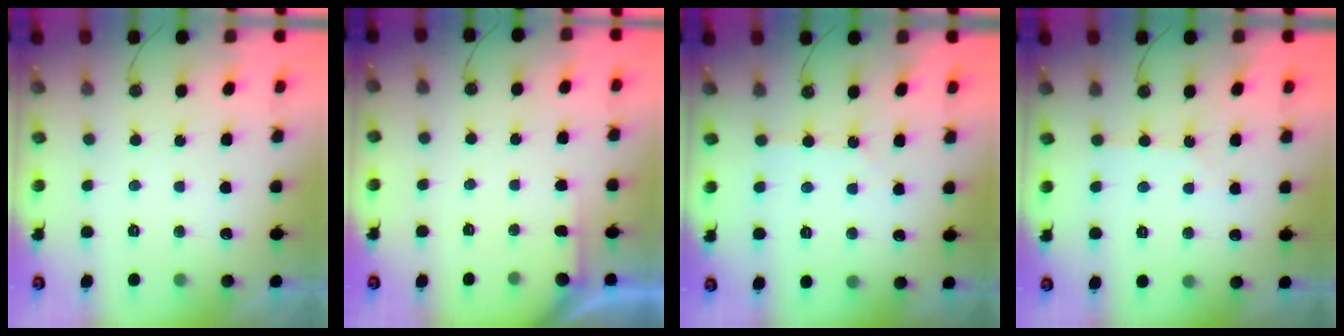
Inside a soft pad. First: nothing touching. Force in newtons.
{"total": 1.5, "press": 1.5, "slide": 0.2}
{"total": 4.7, "press": 4.6, "slide": 0.6}
{"total": 2.6, "press": 2.6, "slide": 0.5}